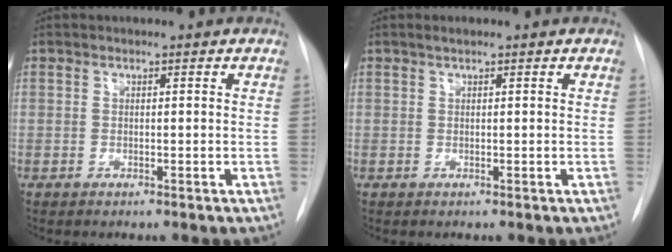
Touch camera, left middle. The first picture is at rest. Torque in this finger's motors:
{"motor_torque": [0.28, -0.20, -0.01, 0.00]}